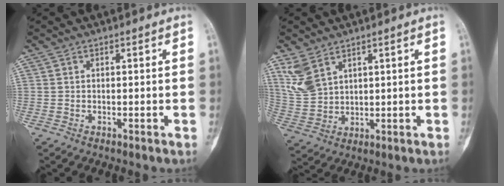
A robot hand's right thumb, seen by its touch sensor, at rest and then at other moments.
{"total": 6.4, "force": [3.9, 3.6, 3.6], "torque": [-0.073, -0.010, 0.095]}